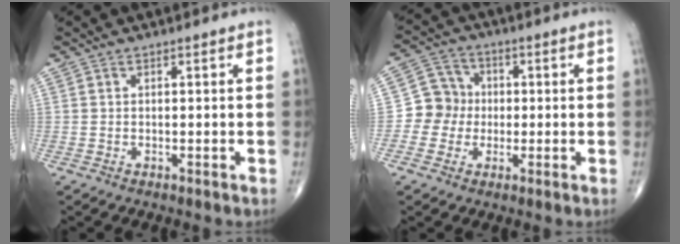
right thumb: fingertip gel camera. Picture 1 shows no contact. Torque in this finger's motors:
{"motor_torque": [-0.23, 0.16, 0.11, -0.04, -0.02]}